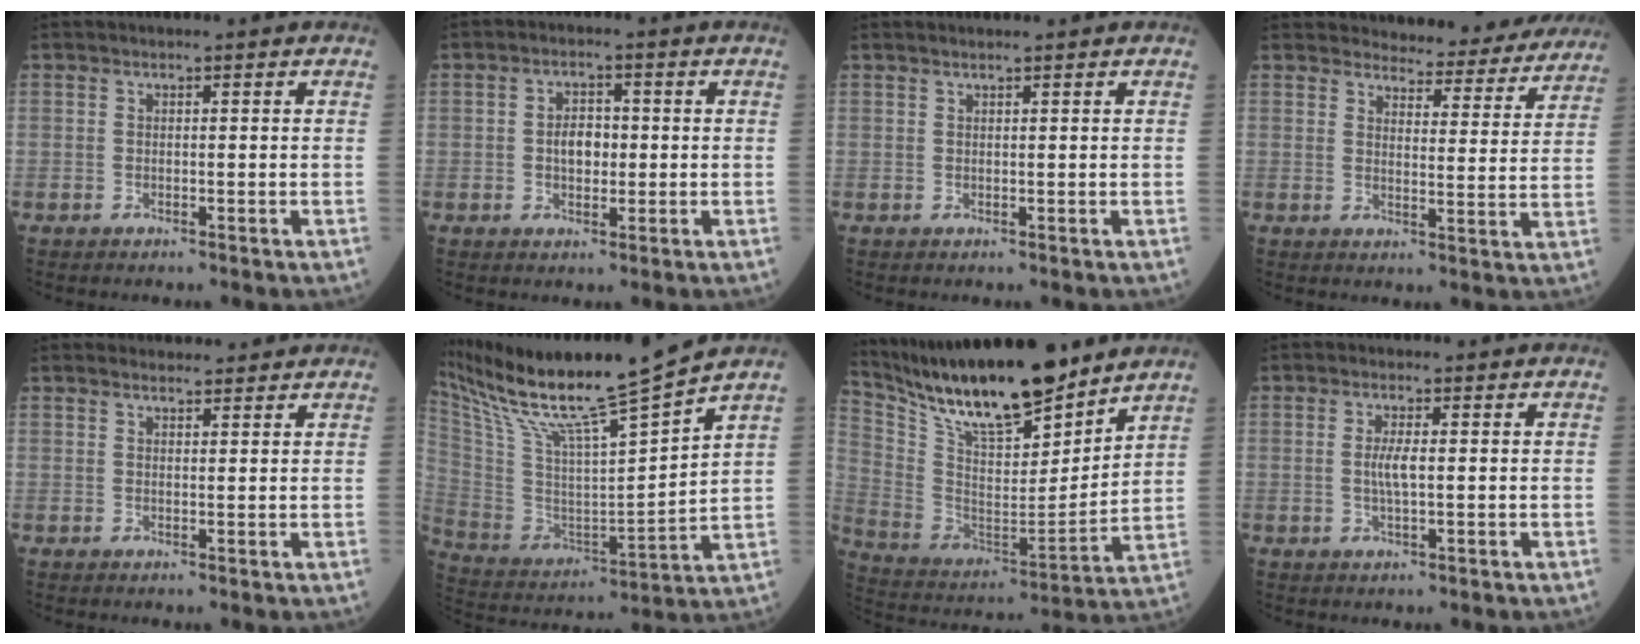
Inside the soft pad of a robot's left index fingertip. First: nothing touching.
{"total": 3.7, "force": [-0.1, 2.3, 2.9], "torque": [-0.055, 0.010, -0.002]}
{"total": 1.4, "force": [1.2, -0.1, 0.6], "torque": [-0.012, 0.012, 0.024]}
{"total": 14.6, "force": [13.9, 3.0, 3.2], "torque": [-0.012, -0.034, 0.148]}
{"total": 3.4, "force": [3.2, 0.9, 0.6], "torque": [-0.010, 0.019, 0.045]}
{"total": 18.6, "force": [15.9, -1.5, 9.6], "torque": [-0.188, -0.025, 0.290]}
{"total": 20.5, "force": [17.2, 3.4, 10.5], "torque": [-0.198, -0.005, 0.314]}
{"total": 2.7, "force": [0.1, 0.4, 2.6], "torque": [-0.055, -0.002, 0.003]}